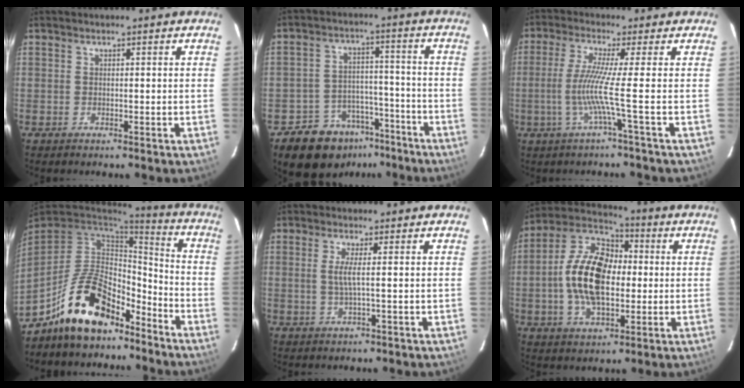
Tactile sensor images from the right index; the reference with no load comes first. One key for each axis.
{"total": 11.5, "fx": -7.8, "fy": 7.9, "fz": 2.9, "tx": -0.062, "ty": 0.036, "tz": -0.100}
{"total": 6.7, "fx": -1.6, "fy": -2.8, "fz": 5.9, "tx": -0.125, "ty": -0.008, "tz": -0.029}
{"total": 16.8, "fx": -11.7, "fy": 8.0, "fz": 9.1, "tx": -0.194, "ty": 0.024, "tz": -0.190}
{"total": 3.0, "fx": 0.2, "fy": -0.4, "fz": 3.0, "tx": -0.057, "ty": -0.002, "tz": 0.001}
{"total": 16.2, "fx": -0.4, "fy": 9.4, "fz": 13.2, "tx": -0.260, "ty": 0.019, "tz": -0.014}